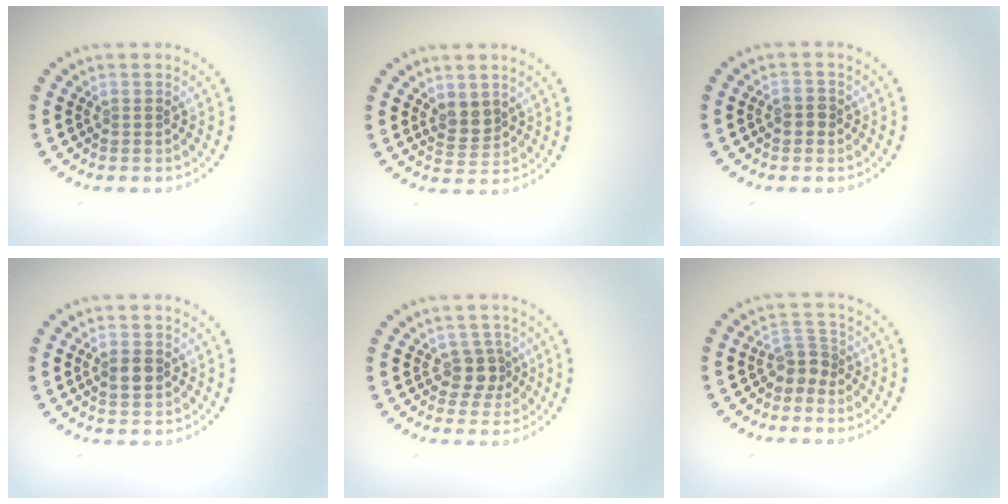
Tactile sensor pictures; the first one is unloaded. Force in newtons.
{"total": 2.0, "press": 1.8, "slide": 0.9}
{"total": 1.5, "press": 1.5, "slide": 0.4}
{"total": 2.0, "press": 2.0, "slide": 0.1}
{"total": 2.2, "press": 1.8, "slide": 1.3}
{"total": 2.3, "press": 1.8, "slide": 1.4}